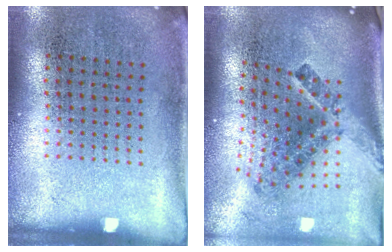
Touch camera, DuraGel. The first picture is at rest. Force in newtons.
{"total": 2.9, "press": 1.7, "slide": 2.4}